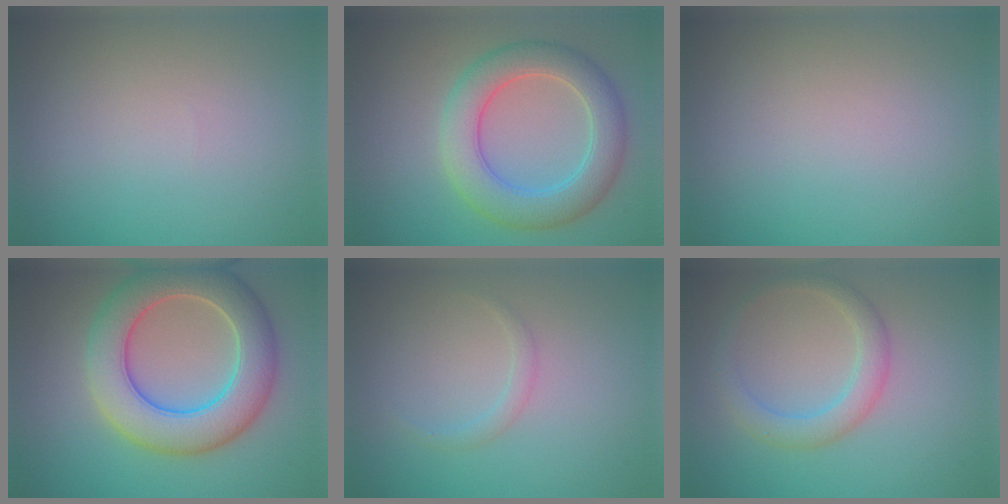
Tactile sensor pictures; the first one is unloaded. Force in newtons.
{"total": 6.0, "press": 6.0, "slide": 0.5}
{"total": 0.0}
{"total": 8.1, "press": 8.0, "slide": 0.6}
{"total": 0.9, "press": 0.9, "slide": 0.1}
{"total": 2.8, "press": 2.8, "slide": 0.1}